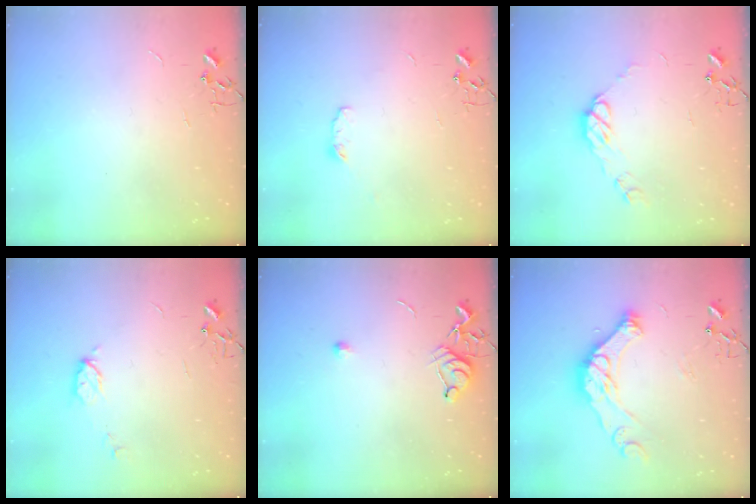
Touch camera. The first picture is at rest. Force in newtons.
{"total": 3.4, "press": 3.3, "slide": 1.0}
{"total": 8.5, "press": 8.5, "slide": 0.5}
{"total": 6.3, "press": 6.2, "slide": 0.9}
{"total": 7.1, "press": 7.1, "slide": 0.8}
{"total": 17.0, "press": 16.8, "slide": 2.1}